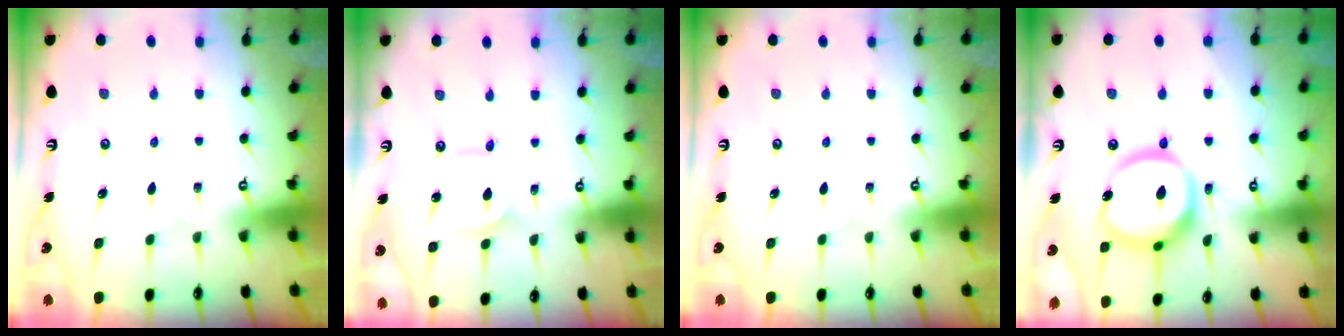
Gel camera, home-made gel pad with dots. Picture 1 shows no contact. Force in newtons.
{"total": 1.6, "press": 1.6, "slide": 0.0}
{"total": 0.0}
{"total": 15.4, "press": 15.3, "slide": 1.7}